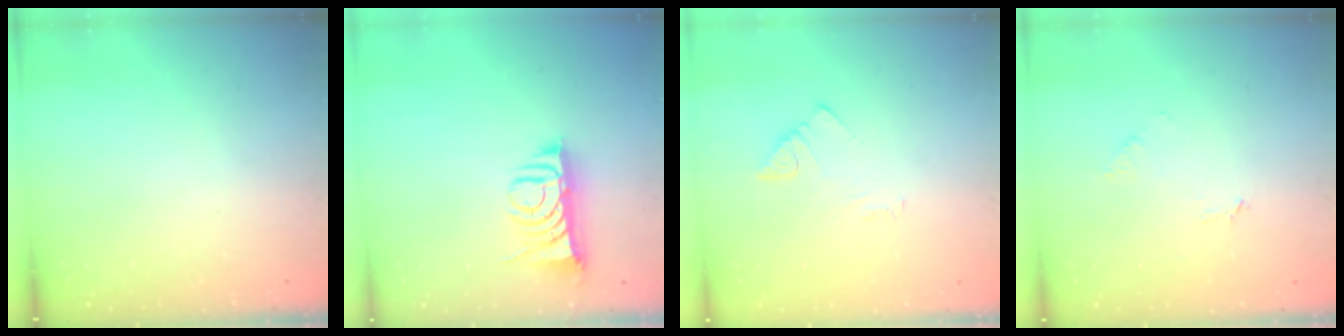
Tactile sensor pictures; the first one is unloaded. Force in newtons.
{"total": 8.3, "press": 8.2, "slide": 0.8}
{"total": 2.5, "press": 2.5, "slide": 0.4}
{"total": 4.1, "press": 4.0, "slide": 0.4}